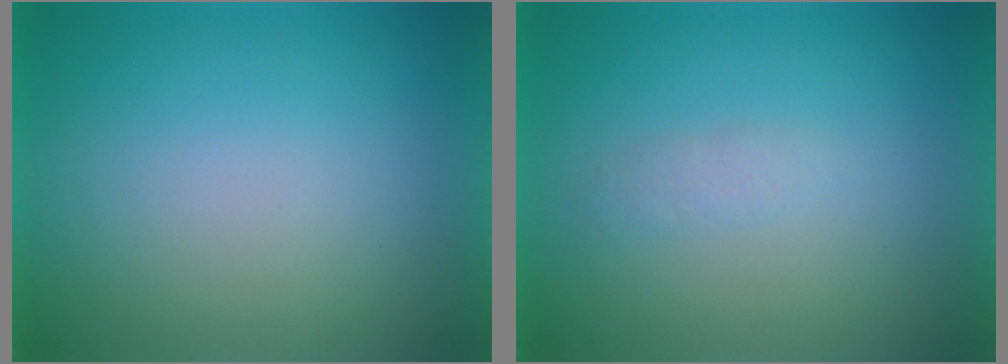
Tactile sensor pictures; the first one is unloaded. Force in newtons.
{"total": 1.5}